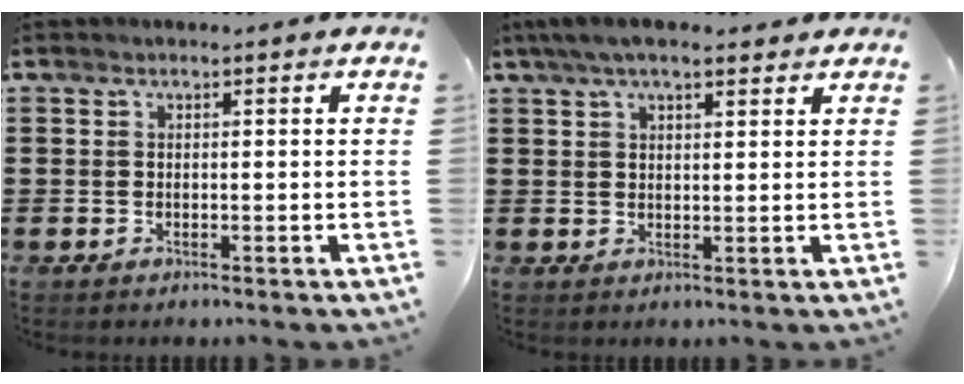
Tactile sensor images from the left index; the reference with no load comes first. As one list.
[{"total": 4.7, "force": [3.5, 1.3, 2.9], "torque": [-0.063, 0.005, 0.063]}]